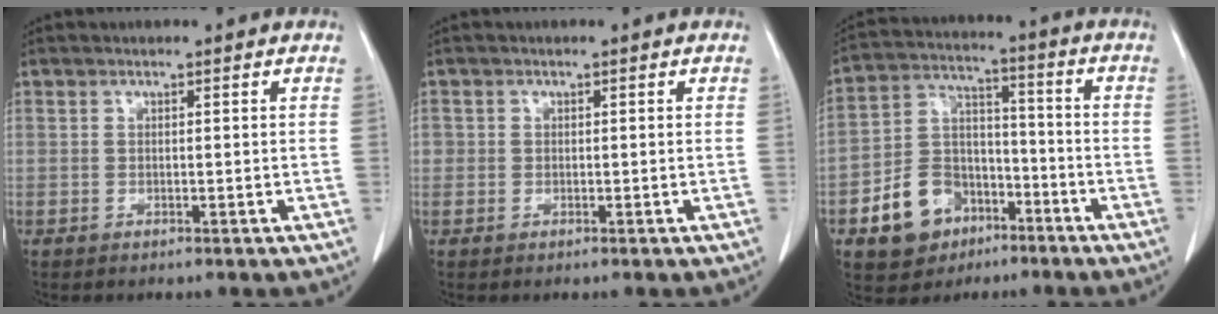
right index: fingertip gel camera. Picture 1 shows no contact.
{"total": 1.0, "force": [0.0, 1.0, 0.1], "torque": [0.008, 0.004, -0.003]}
{"total": 11.8, "force": [-5.9, 8.6, 5.5], "torque": [-0.117, 0.025, -0.095]}